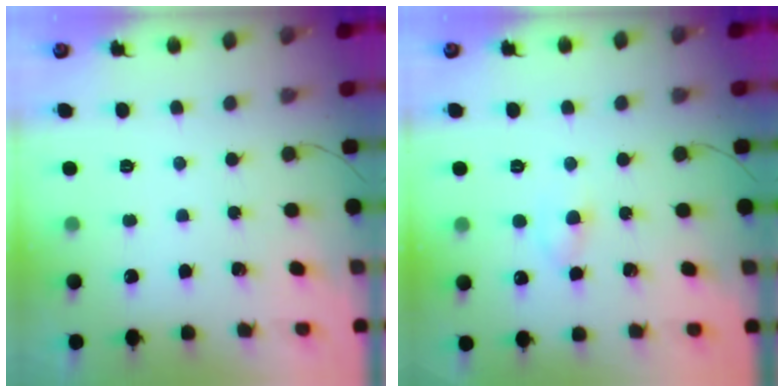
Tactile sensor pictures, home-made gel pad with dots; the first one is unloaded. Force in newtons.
{"total": 2.6, "press": 2.4, "slide": 1.0}